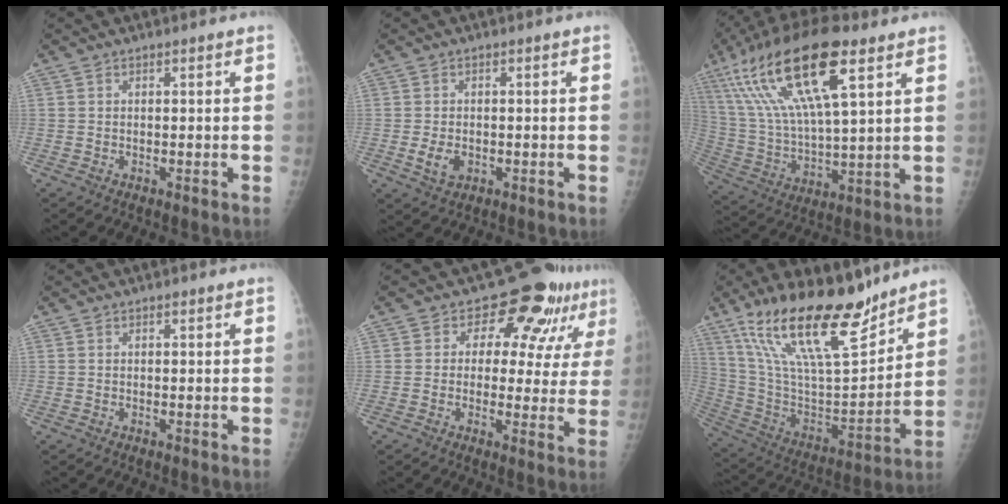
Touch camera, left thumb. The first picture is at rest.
{"total": 3.6, "force": [-0.8, 2.5, 2.4], "torque": [-0.042, -0.001, -0.009]}
{"total": 22.8, "force": [11.1, 6.8, 18.8], "torque": [-0.369, -0.015, 0.206]}
{"total": 0.0}
{"total": 11.8, "force": [6.5, 6.8, 7.2], "torque": [-0.052, -0.020, 0.071]}
{"total": 24.7, "force": [17.4, 7.4, 15.9], "torque": [-0.251, -0.077, 0.314]}